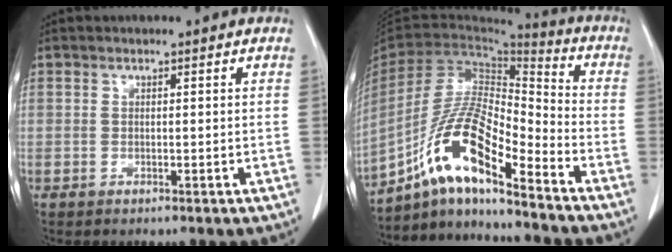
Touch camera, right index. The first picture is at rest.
{"total": 15.3, "force": [-9.8, 2.4, 11.4], "torque": [-0.227, 0.006, -0.180]}